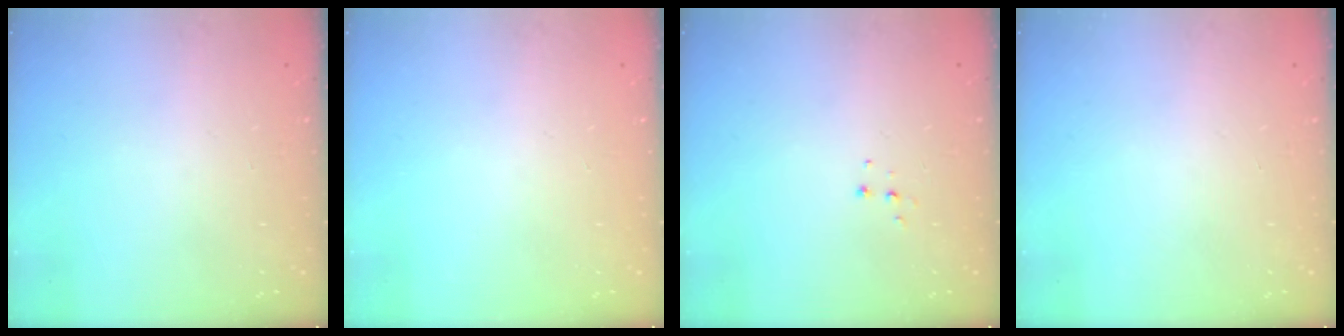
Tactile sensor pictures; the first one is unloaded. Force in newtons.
{"total": 0.0}
{"total": 3.9, "press": 3.9, "slide": 0.4}
{"total": 0.0}